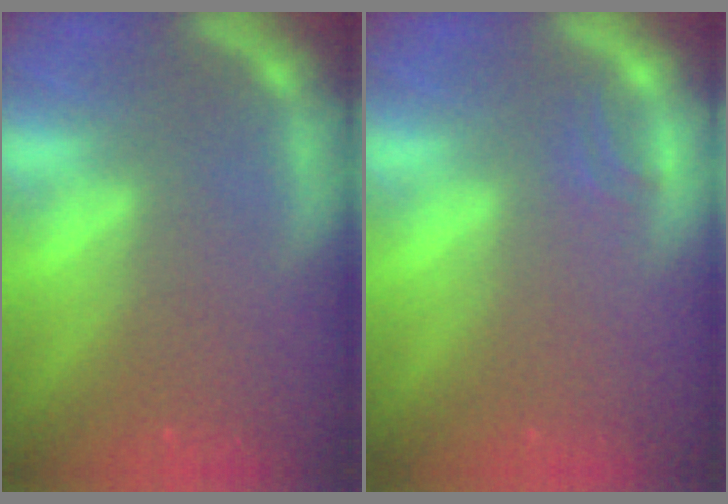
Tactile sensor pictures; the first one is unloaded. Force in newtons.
{"total": 0.9}